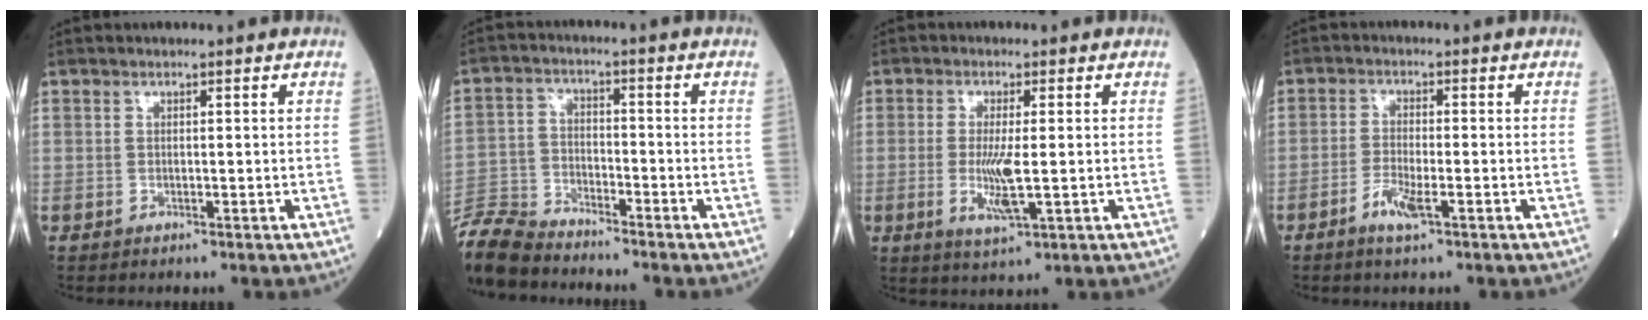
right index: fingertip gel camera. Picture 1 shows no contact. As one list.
[{"total": 9.5, "force": [-9.2, 1.5, 1.9], "torque": [-0.043, -0.010, -0.184]}, {"total": 5.7, "force": [-0.6, 0.6, 5.6], "torque": [-0.118, -0.015, -0.010]}, {"total": 4.0, "force": [-2.1, 0.5, 3.3], "torque": [-0.070, -0.004, -0.042]}]